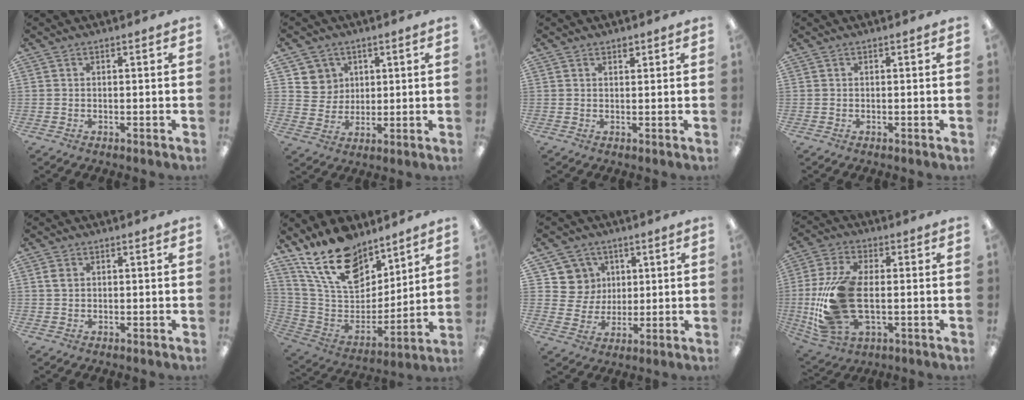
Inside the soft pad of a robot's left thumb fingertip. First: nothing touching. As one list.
[{"total": 6.6, "force": [3.4, 5.6, -0.6], "torque": [0.009, -0.021, 0.062]}, {"total": 1.4, "force": [1.1, 0.7, 0.5], "torque": [0.006, -0.006, 0.017]}, {"total": 0.0}, {"total": 1.7, "force": [0.5, 1.3, 1.0], "torque": [-0.022, 0.006, 0.008]}, {"total": 19.9, "force": [14.4, 10.1, 9.2], "torque": [-0.182, -0.080, 0.267]}, {"total": 8.8, "force": [3.9, 7.9, 0.0], "torque": [-0.005, -0.023, 0.078]}, {"total": 20.8, "force": [-1.4, 12.2, 16.7], "torque": [-0.343, -0.012, -0.012]}]